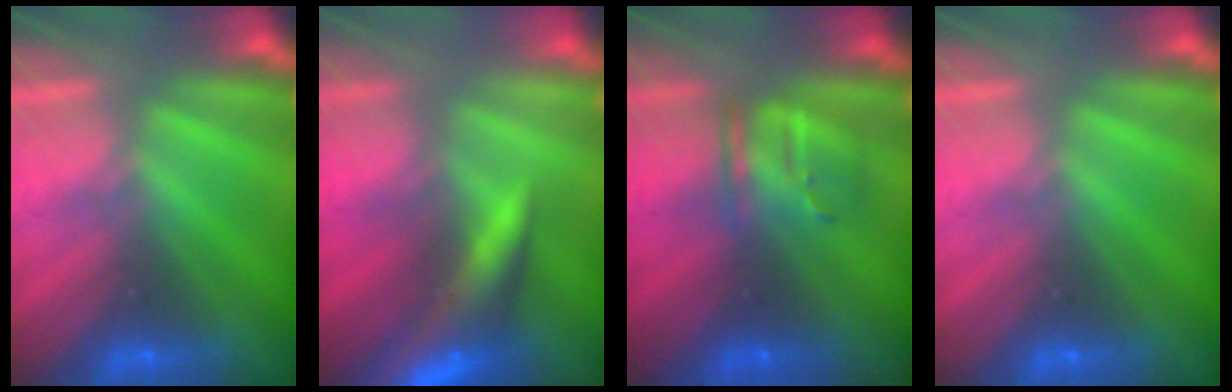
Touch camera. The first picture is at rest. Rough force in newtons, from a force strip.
{"total": 8.9}
{"total": 3.4}
{"total": 0.0}